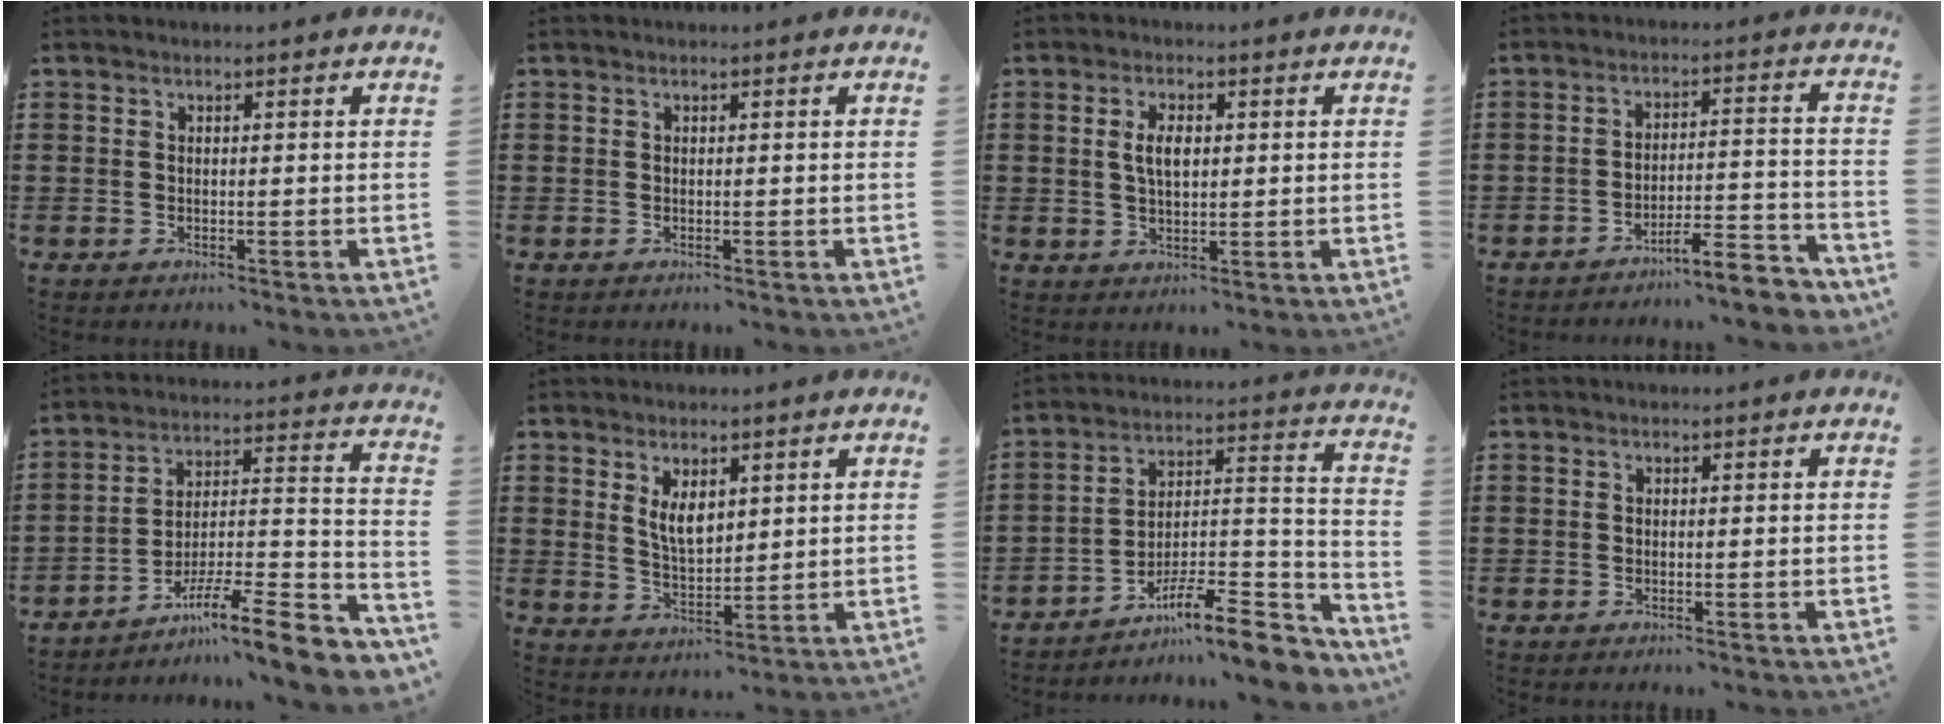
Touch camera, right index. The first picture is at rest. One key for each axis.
{"total": 0.0}
{"total": 3.9, "fx": 0.6, "fy": 1.9, "fz": 3.4, "tx": -0.069, "ty": 0.008, "tz": 0.008}
{"total": 6.0, "fx": -5.4, "fy": 0.5, "fz": 2.6, "tx": -0.040, "ty": -0.001, "tz": -0.102}
{"total": 10.0, "fx": -7.4, "fy": 1.1, "fz": 6.6, "tx": -0.095, "ty": 0.007, "tz": -0.144}
{"total": 4.4, "fx": 1.9, "fy": 2.2, "fz": 3.3, "tx": -0.062, "ty": 0.001, "tz": 0.033}
{"total": 10.9, "fx": -8.2, "fy": 2.7, "fz": 6.7, "tx": -0.098, "ty": 0.021, "tz": -0.152}
{"total": 0.0}